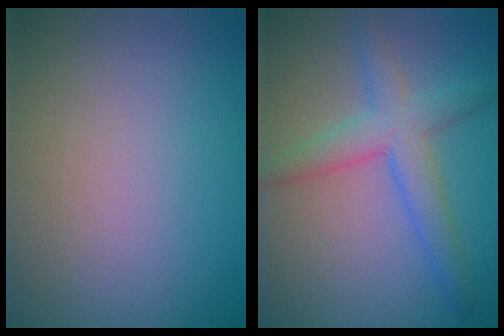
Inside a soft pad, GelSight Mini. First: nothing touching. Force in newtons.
{"total": 4.0, "press": 4.0, "slide": 0.1}